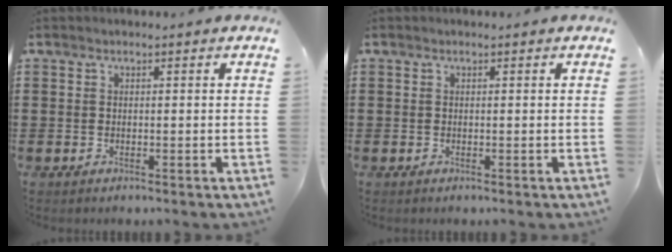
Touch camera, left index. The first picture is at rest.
{"total": 0.0}